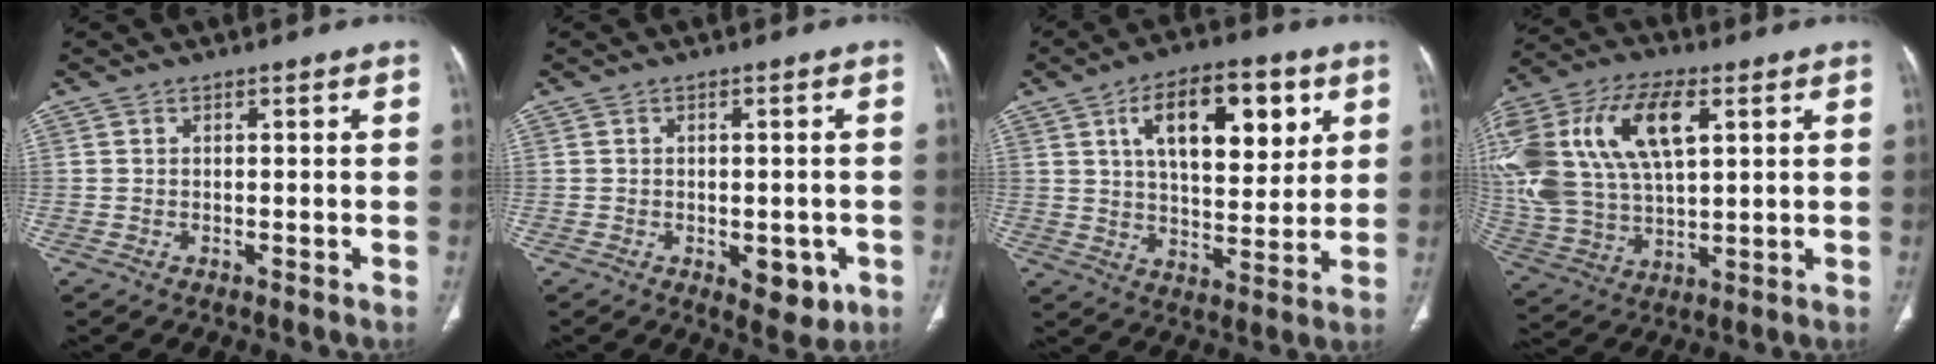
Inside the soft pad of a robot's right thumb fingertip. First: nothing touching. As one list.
[{"total": 6.0, "force": [-1.9, 3.2, 4.7], "torque": [-0.037, 0.002, -0.016]}, {"total": 17.8, "force": [6.8, 8.6, 14.0], "torque": [-0.174, -0.019, 0.110]}, {"total": 26.6, "force": [8.0, 14.5, 20.8], "torque": [-0.467, 0.017, 0.152]}]